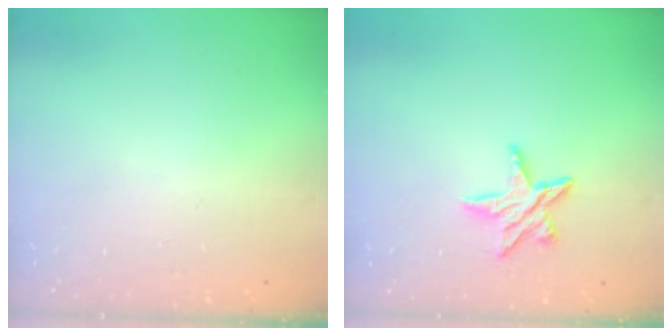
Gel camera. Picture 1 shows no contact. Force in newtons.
{"total": 8.1, "press": 8.1, "slide": 0.8}